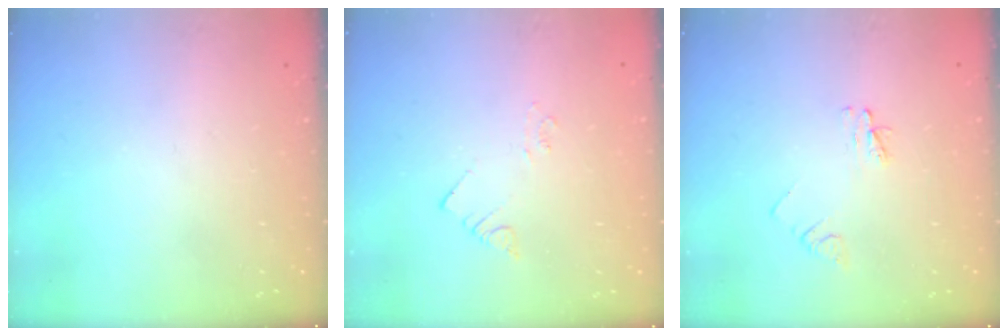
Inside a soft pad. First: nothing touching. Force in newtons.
{"total": 2.1, "press": 2.1, "slide": 0.3}
{"total": 3.2, "press": 3.2, "slide": 0.4}